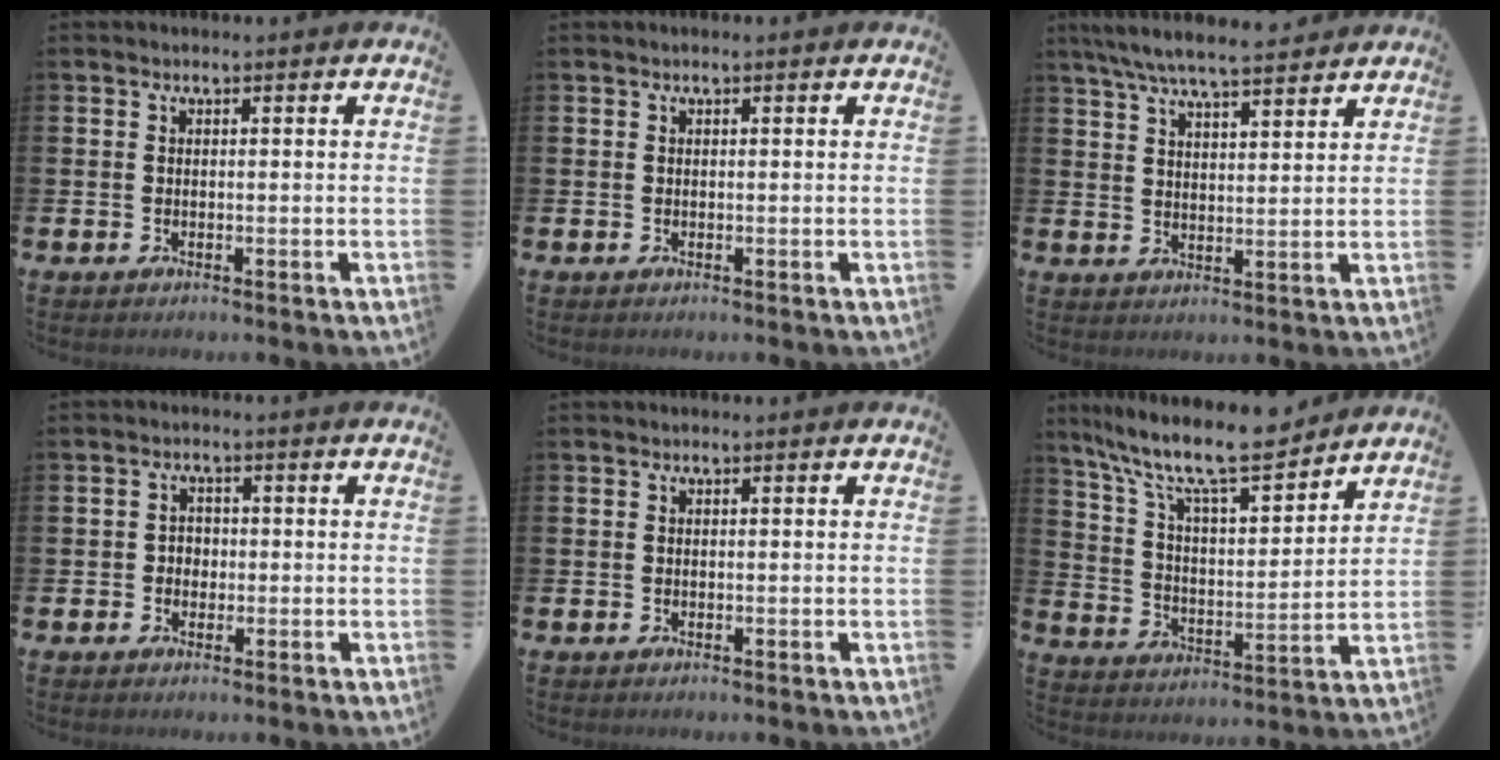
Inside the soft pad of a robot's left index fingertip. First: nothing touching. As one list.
[{"total": 0.0}, {"total": 6.9, "force": [6.5, 0.6, 2.3], "torque": [-0.059, -0.026, 0.116]}, {"total": 1.9, "force": [-0.2, 1.8, 0.7], "torque": [-0.004, 0.003, -0.011]}, {"total": 0.0}, {"total": 11.5, "force": [10.2, 2.0, 4.9], "torque": [-0.122, -0.067, 0.176]}]